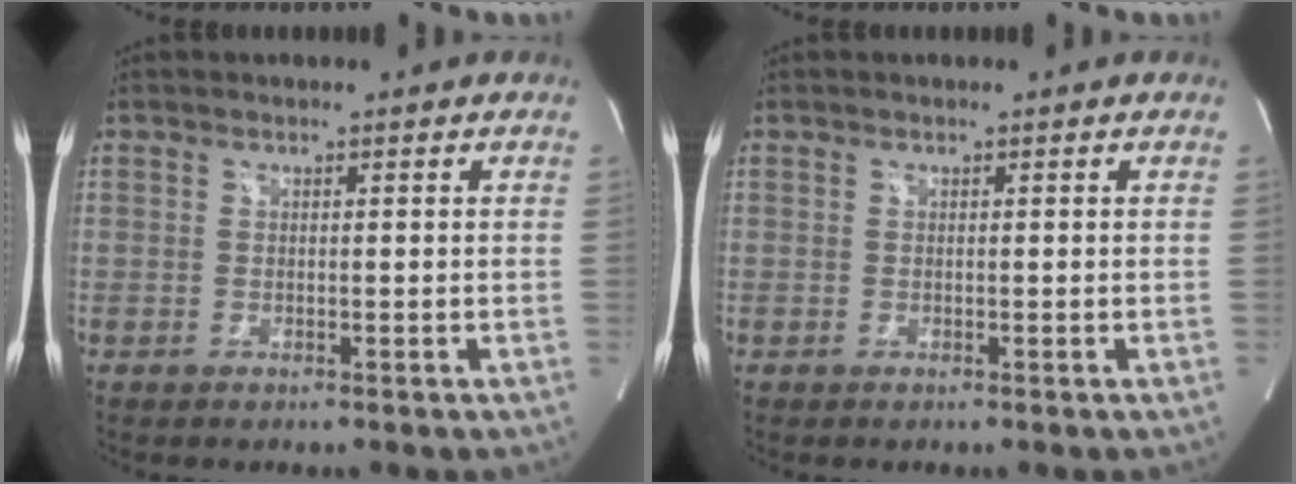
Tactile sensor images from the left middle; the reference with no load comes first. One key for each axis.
{"total": 0.0}